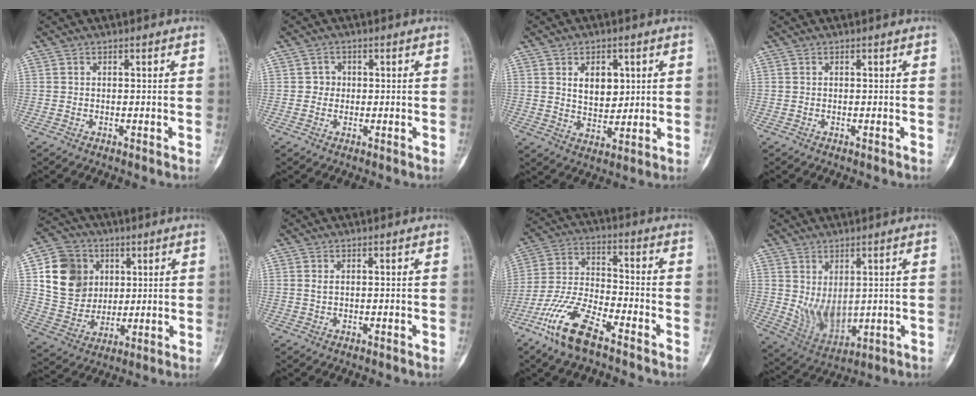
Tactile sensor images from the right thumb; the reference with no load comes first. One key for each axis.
{"total": 2.0, "fx": 0.0, "fy": 1.9, "fz": 0.5, "tx": 0.007, "ty": 0.007, "tz": -0.004}
{"total": 7.4, "fx": 2.2, "fy": 5.0, "fz": 5.1, "tx": -0.048, "ty": -0.017, "tz": 0.042}
{"total": 0.0}
{"total": 15.0, "fx": 4.0, "fy": 12.8, "fz": 6.8, "tx": -0.098, "ty": -0.006, "tz": 0.083}
{"total": 0.8, "fx": 0.3, "fy": 0.4, "fz": 0.6, "tx": -0.012, "ty": 0.003, "tz": 0.008}
{"total": 13.0, "fx": -8.4, "fy": 4.3, "fz": 8.9, "tx": -0.193, "ty": 0.040, "tz": -0.169}
{"total": 8.3, "fx": 0.8, "fy": 5.0, "fz": 6.6, "tx": -0.093, "ty": -0.019, "tz": 0.040}